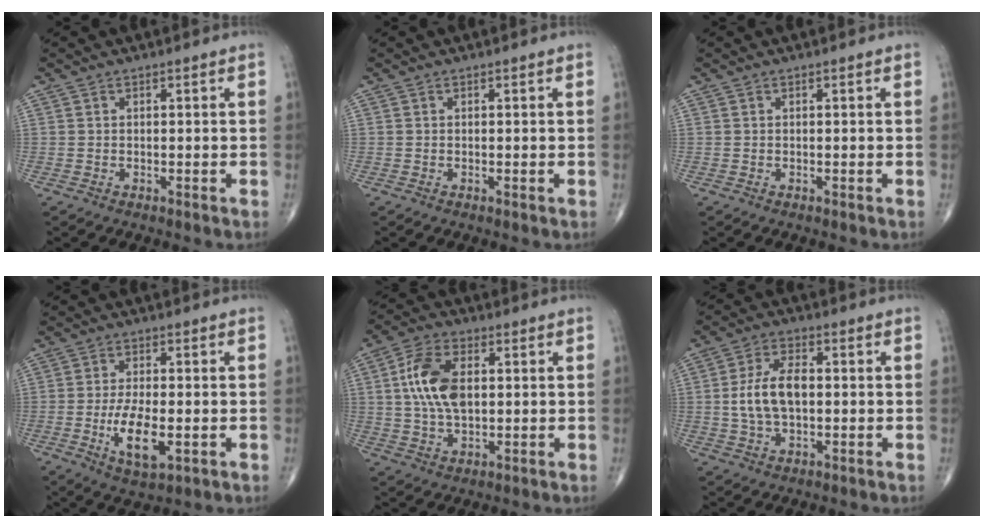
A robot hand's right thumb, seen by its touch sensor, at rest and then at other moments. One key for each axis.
{"total": 0.0}
{"total": 0.0}
{"total": 8.7, "fx": -2.1, "fy": 3.6, "fz": 7.6, "tx": -0.138, "ty": -0.007, "tz": -0.031}
{"total": 11.4, "fx": 1.6, "fy": 6.5, "fz": 9.2, "tx": -0.177, "ty": 0.007, "tz": 0.030}
{"total": 10.2, "fx": 0.0, "fy": 5.4, "fz": 8.7, "tx": -0.169, "ty": 0.012, "tz": 0.000}